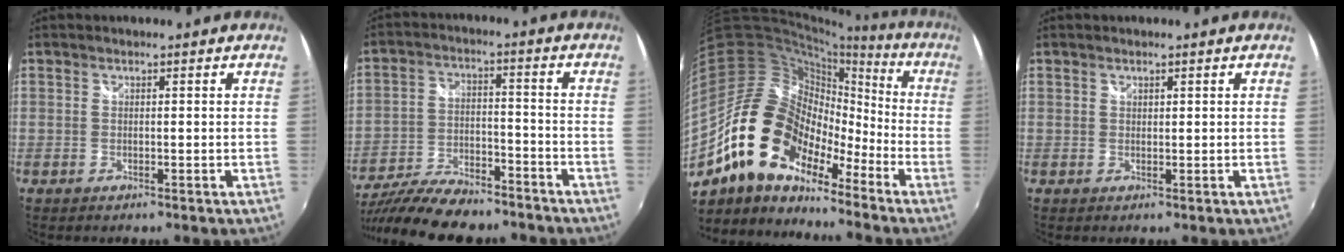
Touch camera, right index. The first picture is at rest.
{"total": 19.4, "force": [-16.0, 5.9, 9.3], "torque": [-0.194, -0.029, -0.257]}
{"total": 16.4, "force": [-10.6, 9.1, 8.5], "torque": [-0.155, 0.006, -0.202]}
{"total": 0.6, "force": [0.5, 0.3, 0.1], "torque": [-0.002, 0.001, 0.008]}